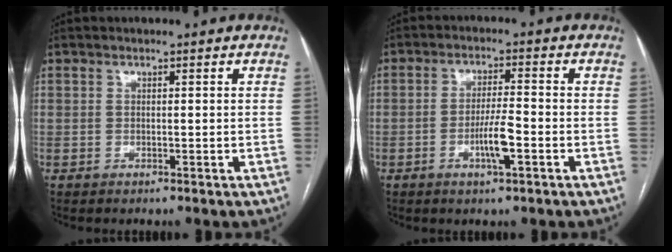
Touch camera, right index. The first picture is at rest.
{"total": 5.2, "force": [-1.9, 0.5, 4.8], "torque": [-0.091, -0.004, -0.035]}